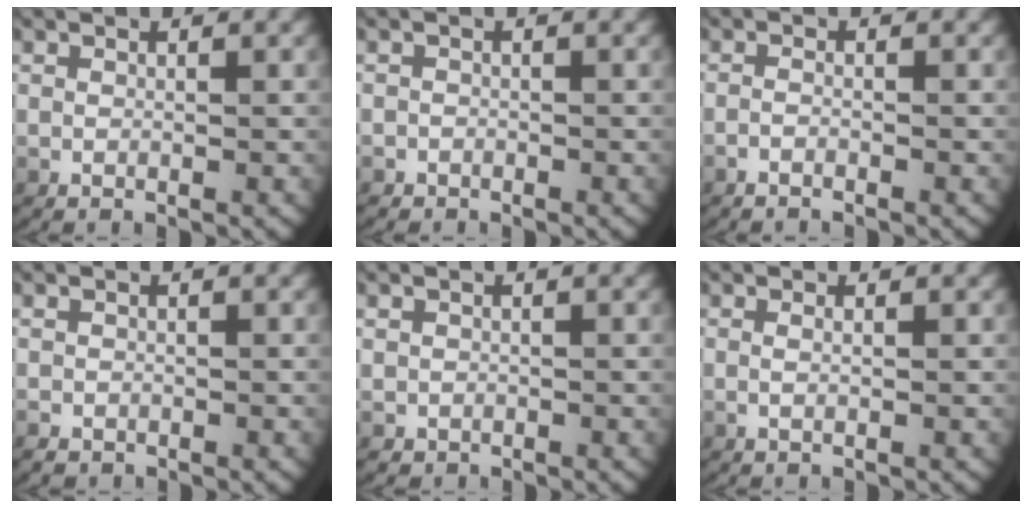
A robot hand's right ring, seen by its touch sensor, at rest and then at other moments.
{"total": 1.1, "force": [-0.8, 0.6, -0.4], "torque": [0.001, -0.010, -0.011]}
{"total": 1.1, "force": [-1.0, 0.3, 0.4], "torque": [-0.015, -0.005, -0.018]}
{"total": 1.0, "force": [-0.7, 0.8, 0.0], "torque": [-0.011, -0.009, -0.006]}
{"total": 1.7, "force": [-0.6, 1.6, 0.0], "torque": [-0.006, -0.008, -0.006]}
{"total": 0.7, "force": [0.0, 0.1, 0.7], "torque": [-0.019, -0.002, -0.001]}